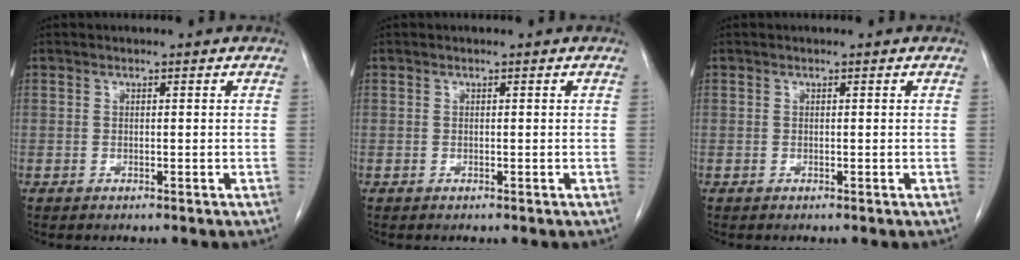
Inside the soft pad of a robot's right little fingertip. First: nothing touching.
{"total": 0.0}
{"total": 0.0}